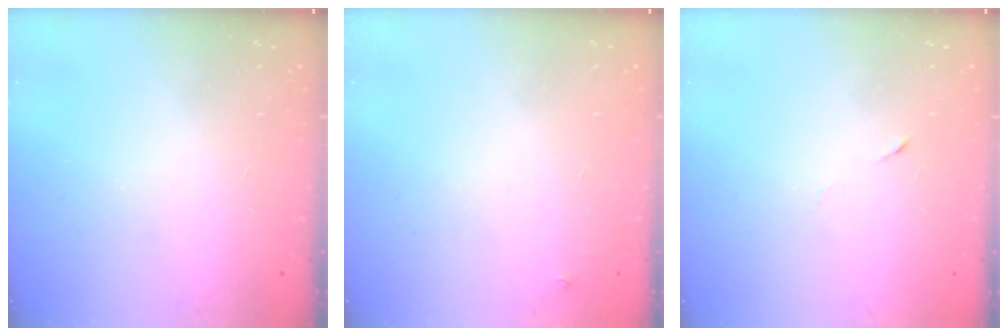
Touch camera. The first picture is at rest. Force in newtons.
{"total": 3.4, "press": 3.3, "slide": 0.4}
{"total": 2.9, "press": 2.7, "slide": 1.0}